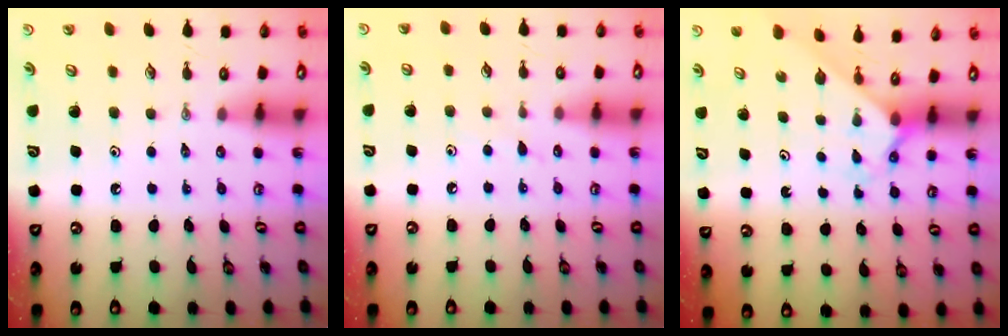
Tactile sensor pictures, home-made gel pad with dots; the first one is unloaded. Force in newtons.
{"total": 4.1, "press": 4.0, "slide": 0.5}
{"total": 2.3, "press": 2.3, "slide": 0.2}